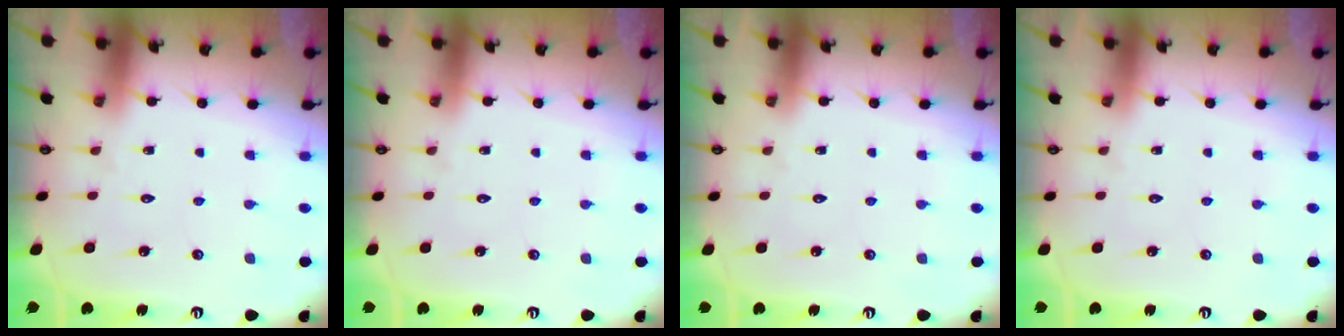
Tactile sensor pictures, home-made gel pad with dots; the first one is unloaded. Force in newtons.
{"total": 0.0}
{"total": 0.0}
{"total": 0.0}